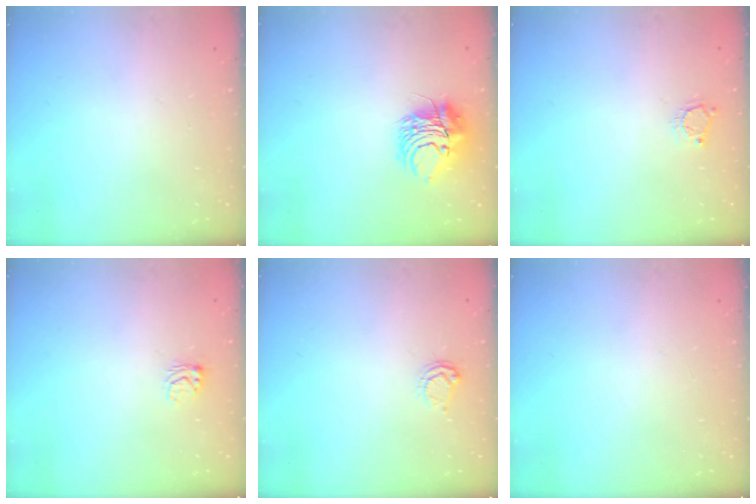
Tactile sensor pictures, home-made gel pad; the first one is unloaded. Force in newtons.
{"total": 9.2, "press": 9.2, "slide": 0.7}
{"total": 4.1, "press": 4.0, "slide": 0.5}
{"total": 3.9, "press": 3.9, "slide": 0.2}
{"total": 3.1, "press": 3.0, "slide": 0.5}
{"total": 0.0}